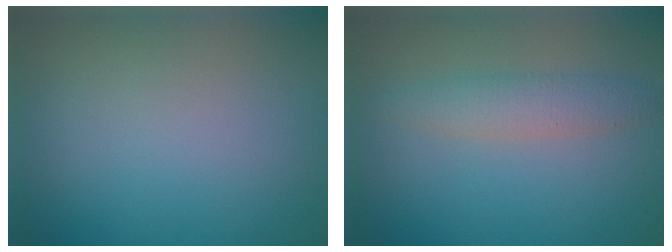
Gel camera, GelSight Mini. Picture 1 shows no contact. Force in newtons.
{"total": 2.4, "press": 2.4, "slide": 0.1}